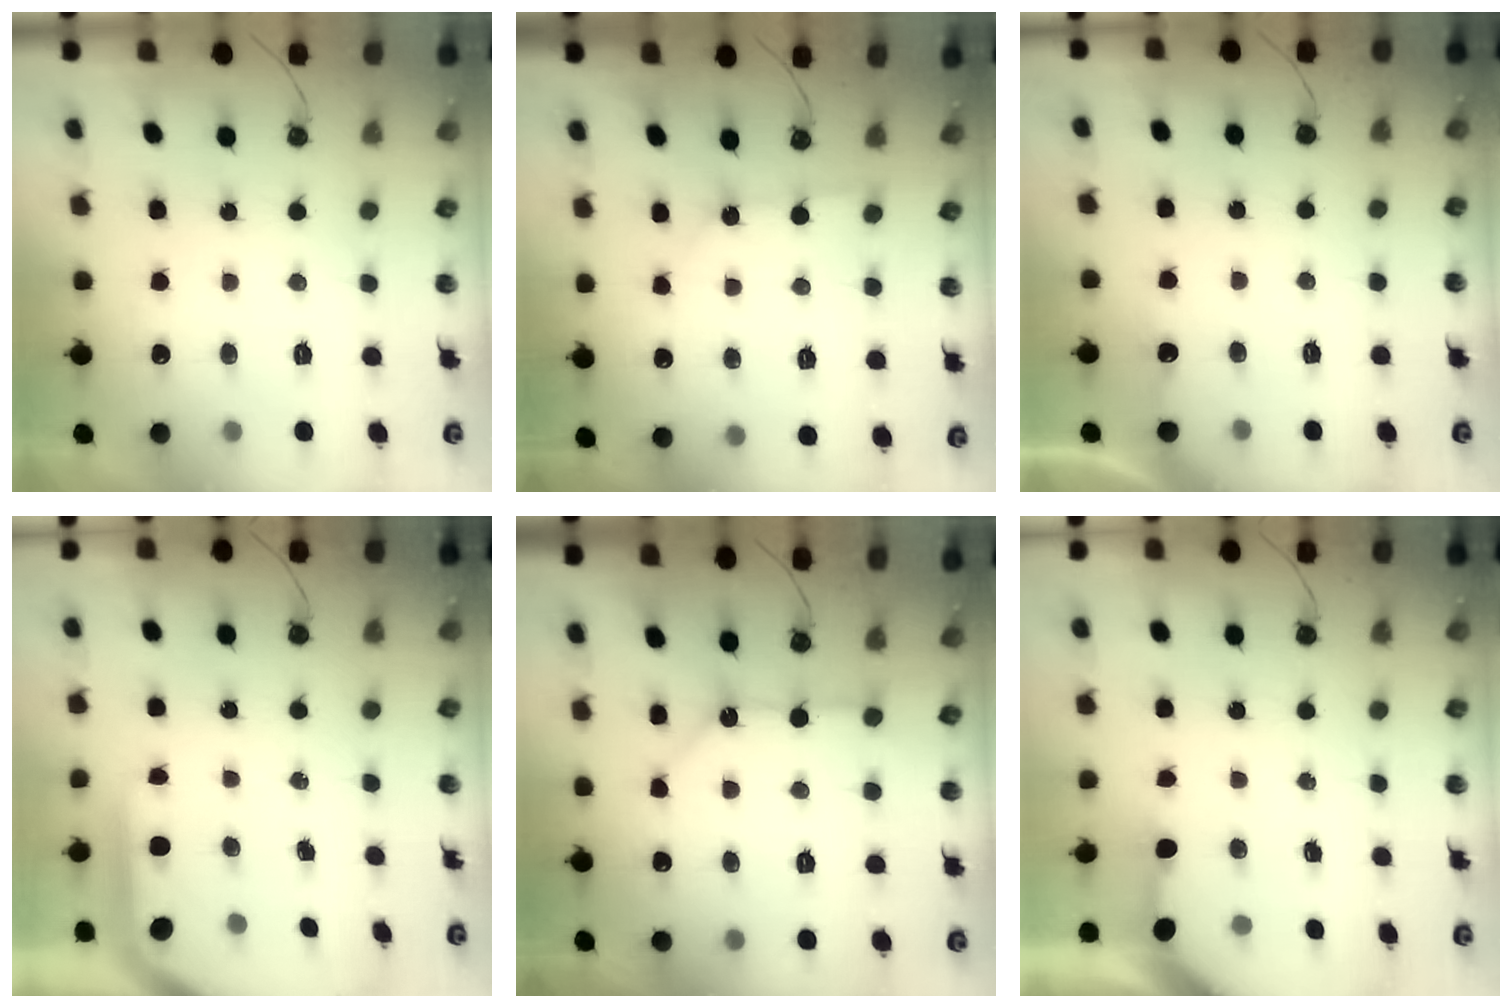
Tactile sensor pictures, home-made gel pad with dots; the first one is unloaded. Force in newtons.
{"total": 1.8, "press": 1.8, "slide": 0.3}
{"total": 2.9, "press": 2.8, "slide": 0.4}
{"total": 6.0, "press": 5.9, "slide": 0.5}
{"total": 11.7, "press": 11.6, "slide": 1.3}
{"total": 3.2, "press": 3.2, "slide": 0.4}